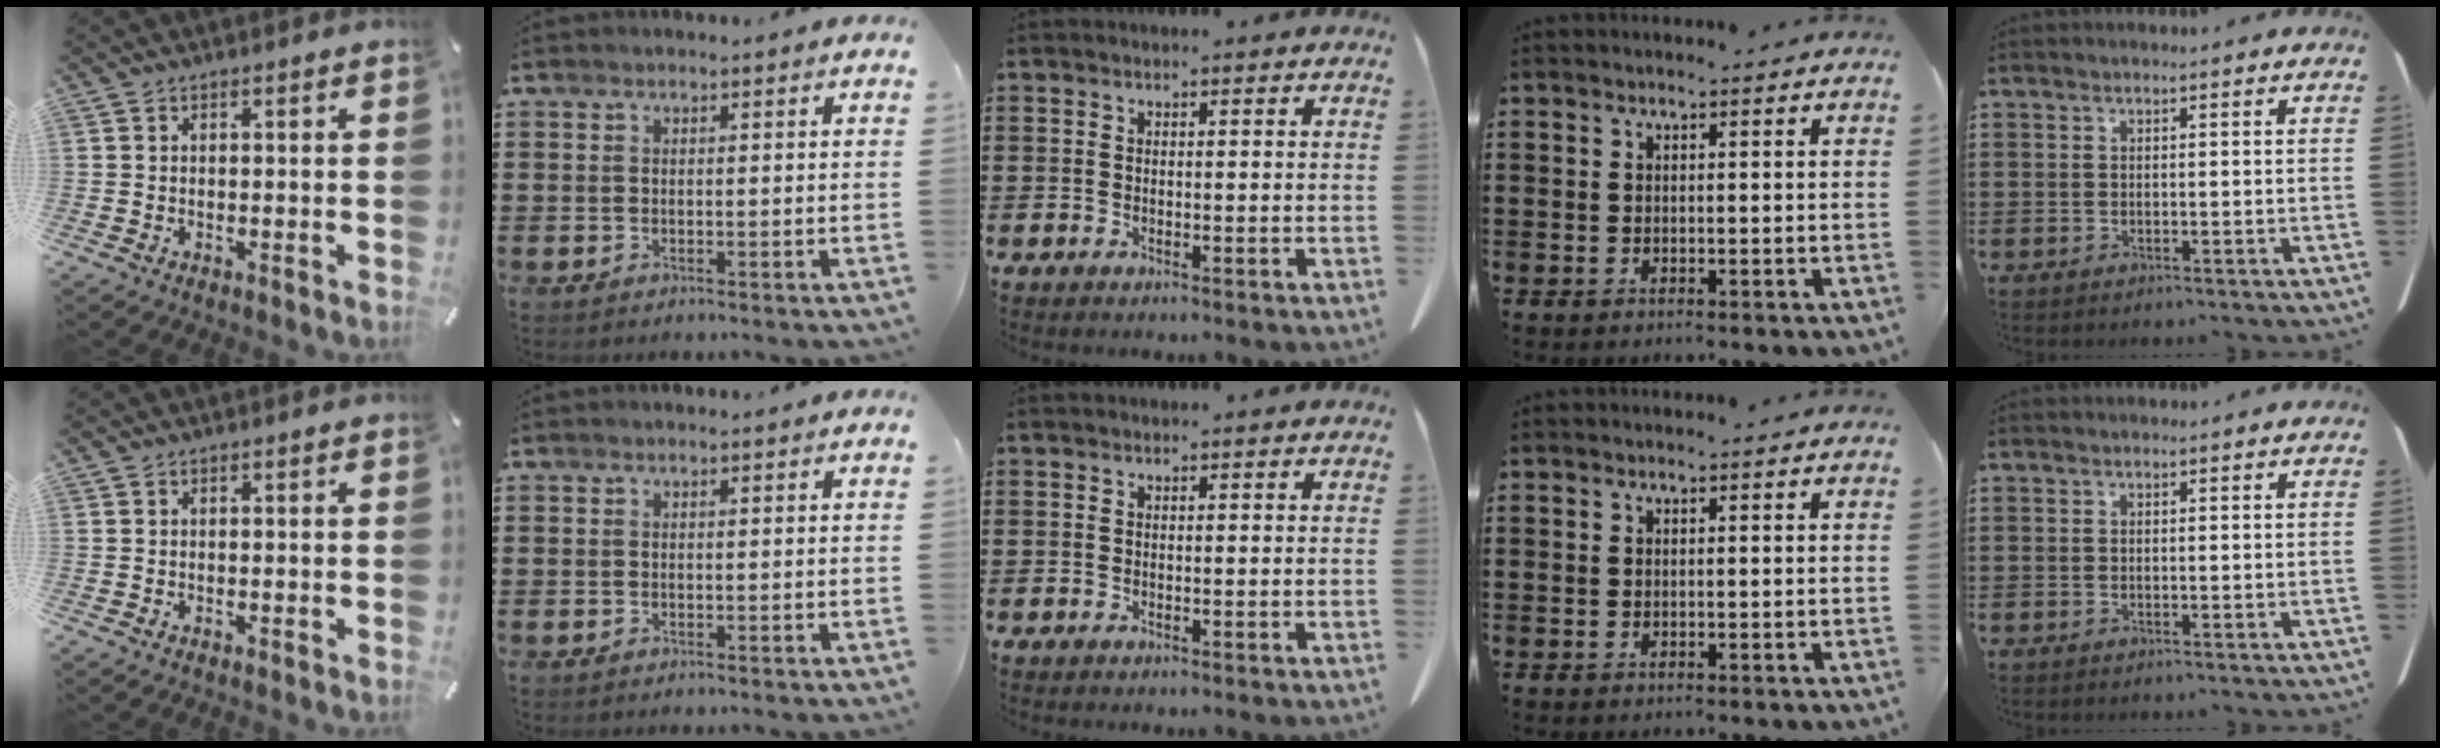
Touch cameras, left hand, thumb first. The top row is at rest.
{}